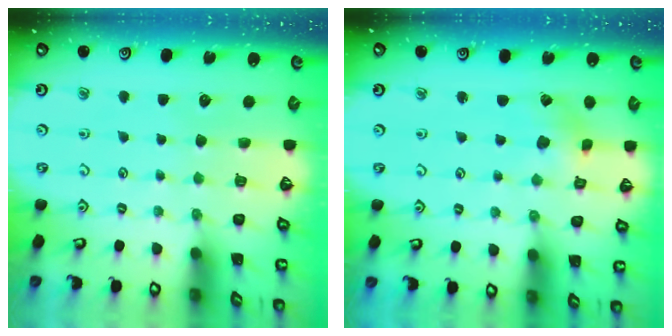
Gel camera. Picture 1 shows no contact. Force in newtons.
{"total": 1.4, "press": 1.4, "slide": 0.2}